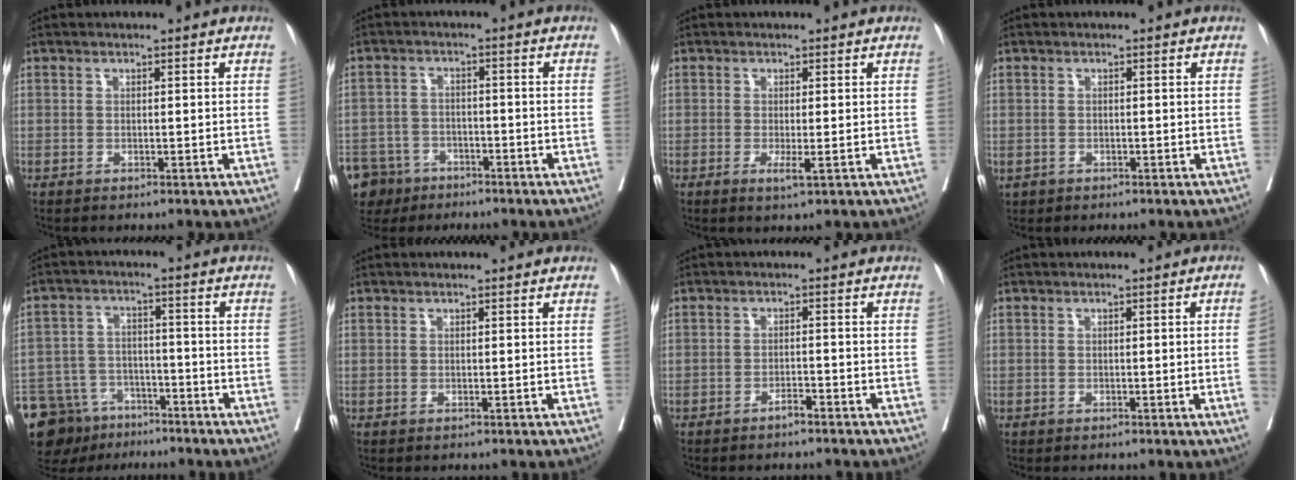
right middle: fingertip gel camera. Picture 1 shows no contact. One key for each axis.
{"total": 10.1, "fx": -6.9, "fy": 7.1, "fz": 2.3, "tx": -0.067, "ty": -0.003, "tz": -0.115}
{"total": 1.9, "fx": -0.6, "fy": 0.1, "fz": 1.8, "tx": -0.028, "ty": -0.006, "tz": -0.010}
{"total": 1.3, "fx": -0.6, "fy": 1.0, "fz": 0.5, "tx": -0.011, "ty": 0.001, "tz": -0.005}
{"total": 13.4, "fx": -10.4, "fy": 7.4, "fz": 4.0, "tx": -0.083, "ty": 0.020, "tz": -0.165}
{"total": 0.0}
{"total": 1.8, "fx": -1.6, "fy": 0.3, "fz": 0.8, "tx": -0.015, "ty": 0.001, "tz": -0.025}
{"total": 2.4, "fx": -0.5, "fy": -0.4, "fz": 2.3, "tx": -0.032, "ty": 0.005, "tz": -0.005}